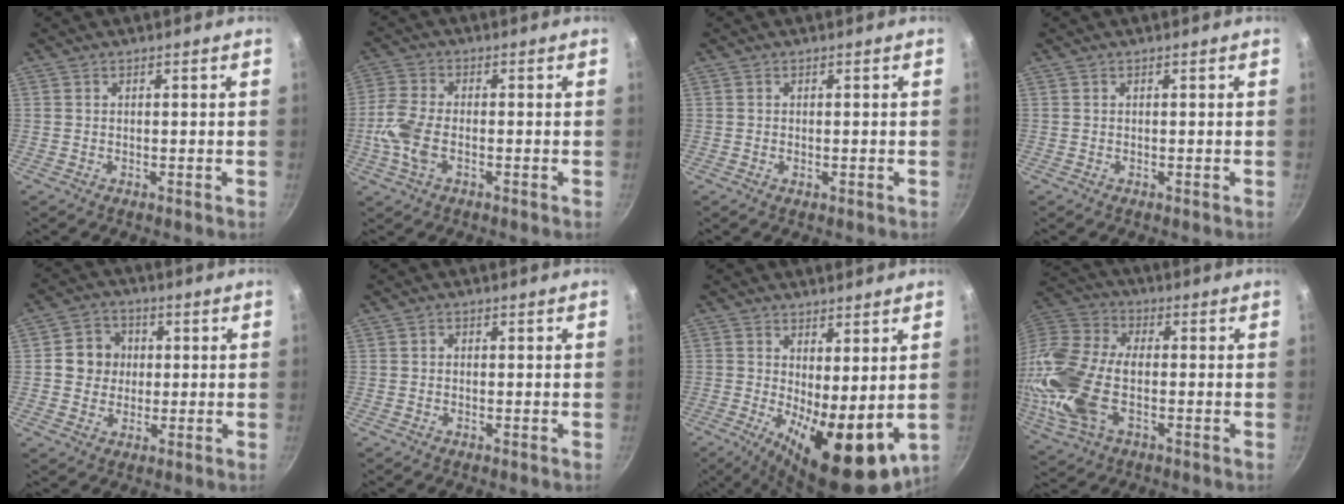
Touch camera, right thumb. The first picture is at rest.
{"total": 7.3, "force": [-1.8, 4.0, 5.9], "torque": [-0.132, 0.011, -0.047]}
{"total": 0.6, "force": [-0.2, 0.3, 0.5], "torque": [-0.009, 0.000, -0.003]}
{"total": 0.0}
{"total": 7.1, "force": [0.8, 6.6, 2.6], "torque": [-0.005, 0.007, 0.002]}
{"total": 0.8, "force": [0.0, 0.7, 0.4], "torque": [-0.006, 0.006, -0.001]}
{"total": 14.6, "force": [-0.9, 5.8, 13.4], "torque": [-0.172, -0.018, 0.002]}
{"total": 20.0, "force": [-3.0, 11.6, 16.0], "torque": [-0.343, 0.021, -0.067]}